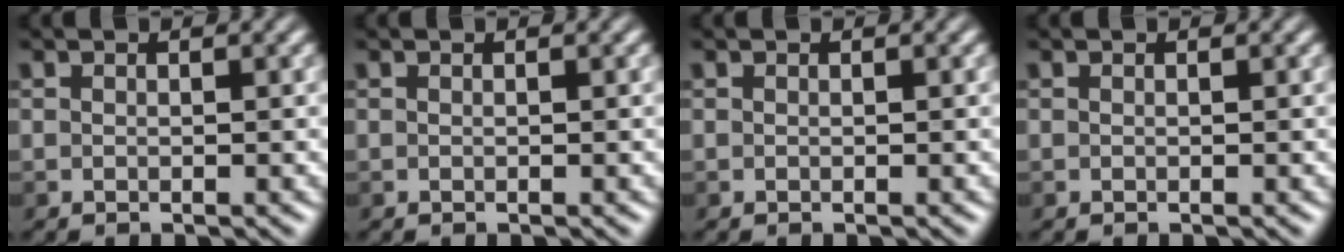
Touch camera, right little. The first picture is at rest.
{"total": 0.0}
{"total": 0.0}
{"total": 0.0}